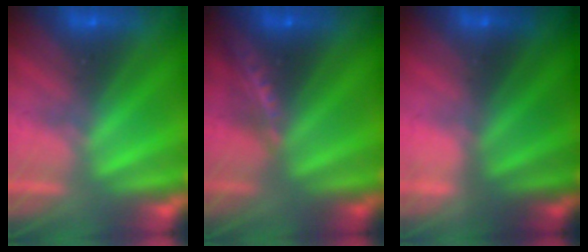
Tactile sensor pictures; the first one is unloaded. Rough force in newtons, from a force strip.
{"total": 3.9}
{"total": 2.1}